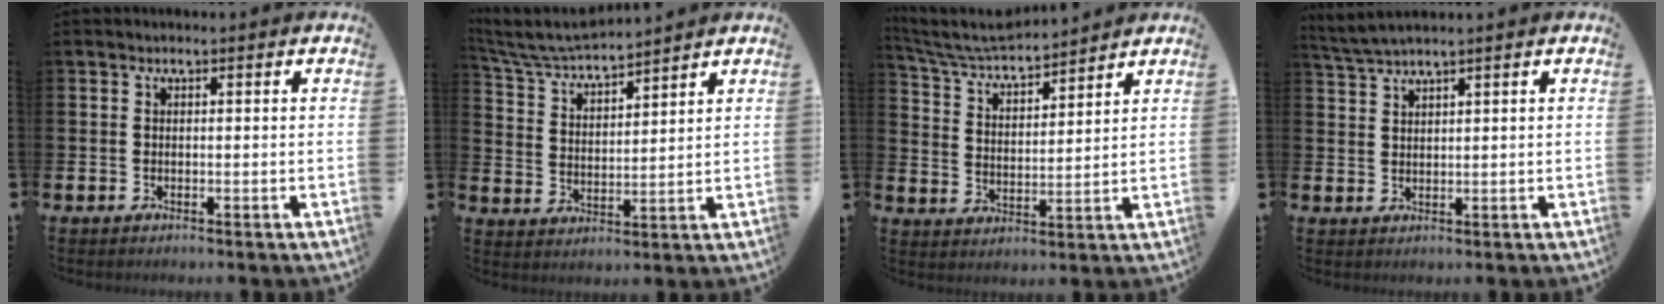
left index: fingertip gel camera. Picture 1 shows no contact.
{"total": 5.5, "force": [5.4, 0.5, 1.1], "torque": [-0.052, -0.038, 0.093]}
{"total": 5.6, "force": [5.4, 0.9, 1.2], "torque": [-0.055, -0.041, 0.091]}
{"total": 2.4, "force": [2.3, -0.4, 0.6], "torque": [-0.023, -0.002, 0.043]}